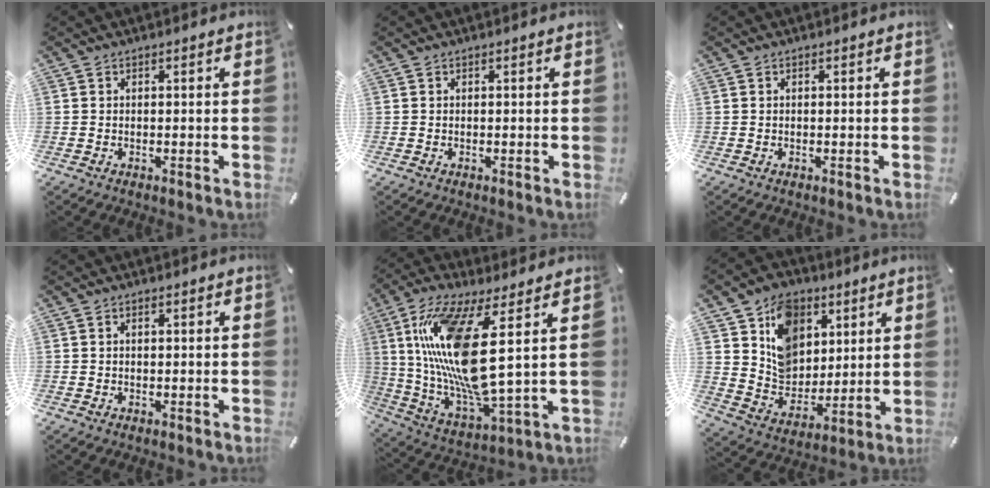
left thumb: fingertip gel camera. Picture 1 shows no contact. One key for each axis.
{"total": 0.0}
{"total": 0.0}
{"total": 0.8, "fx": 0.1, "fy": 0.4, "fz": 0.6, "tx": -0.013, "ty": 0.002, "tz": 0.002}
{"total": 21.0, "fx": 6.3, "fy": 5.8, "fz": 19.1, "tx": -0.415, "ty": -0.038, "tz": 0.093}
{"total": 13.3, "fx": 5.6, "fy": 11.1, "fz": 4.6, "tx": -0.091, "ty": -0.032, "tz": 0.112}